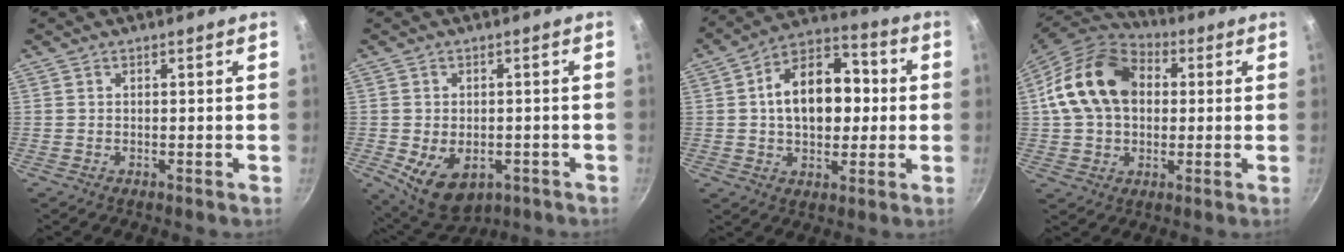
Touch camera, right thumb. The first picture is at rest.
{"total": 9.8, "force": [-3.1, 6.4, 6.7], "torque": [-0.085, -0.003, -0.031]}
{"total": 16.9, "force": [1.2, 11.4, 12.5], "torque": [-0.151, 0.033, 0.007]}
{"total": 17.4, "force": [2.7, 12.8, 11.5], "torque": [-0.187, 0.023, 0.033]}